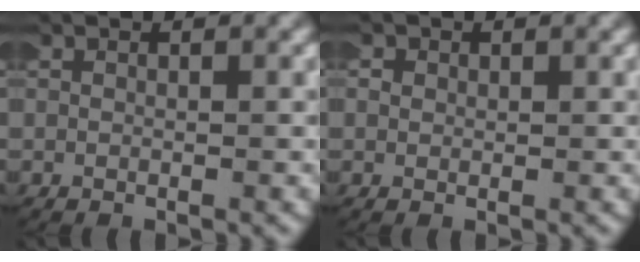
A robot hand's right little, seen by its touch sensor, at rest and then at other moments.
{"total": 1.2, "force": [0.3, 1.1, 0.2], "torque": [-0.011, 0.001, 0.000]}